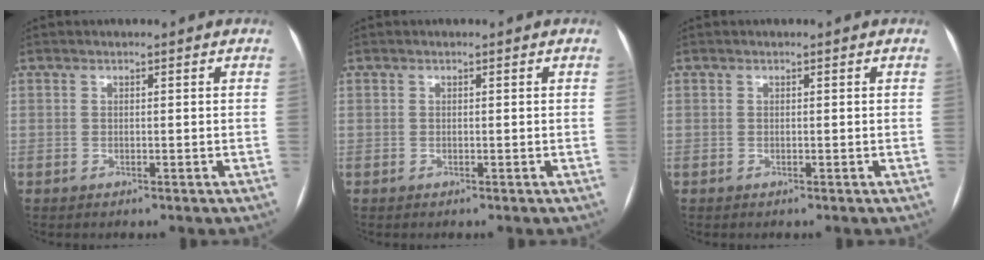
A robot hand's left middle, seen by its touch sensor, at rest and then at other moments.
{"total": 0.0}
{"total": 0.0}